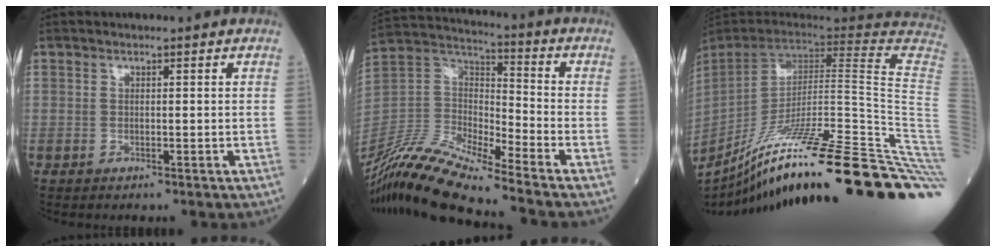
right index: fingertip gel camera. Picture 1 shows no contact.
{"total": 14.9, "force": [-13.0, 0.0, 7.2], "torque": [-0.148, 0.007, -0.255]}
{"total": 37.3, "force": [-23.6, -2.0, 28.9], "torque": [-0.280, -0.042, -0.353]}